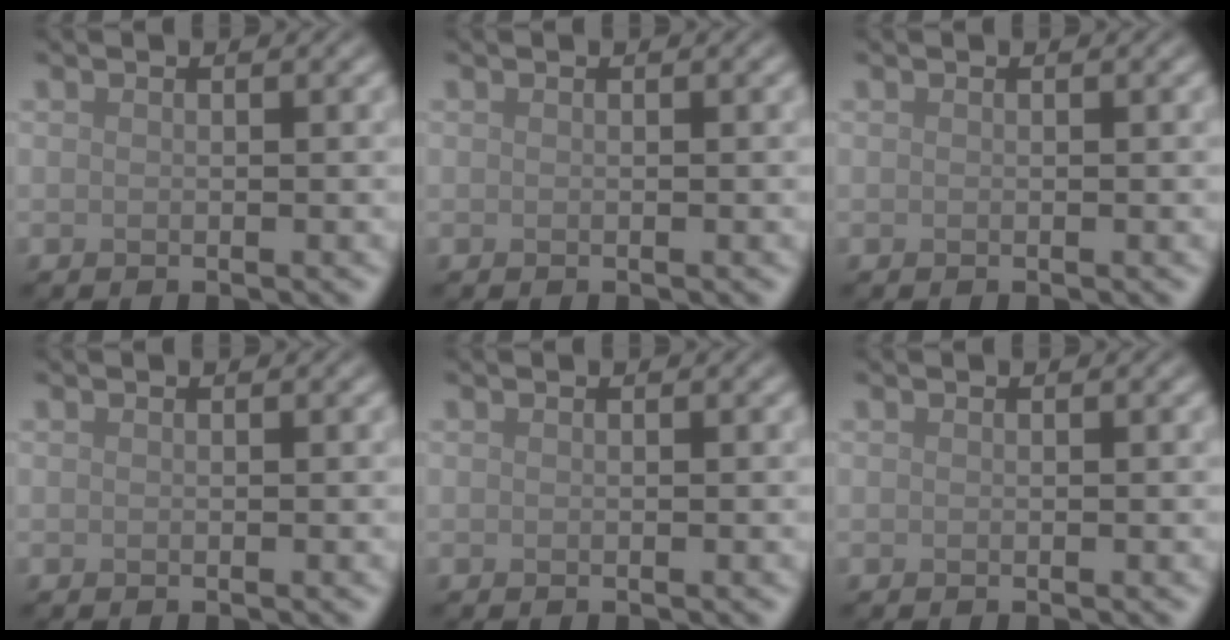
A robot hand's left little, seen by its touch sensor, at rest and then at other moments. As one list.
[{"total": 0.0}, {"total": 0.0}, {"total": 0.0}, {"total": 0.0}, {"total": 0.0}]